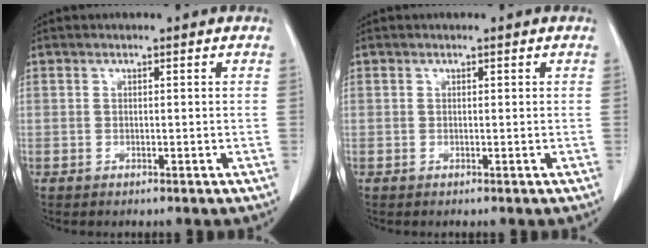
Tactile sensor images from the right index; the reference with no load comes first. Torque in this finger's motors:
{"motor_torque": [-0.08, -0.01, -0.01, 0.01]}